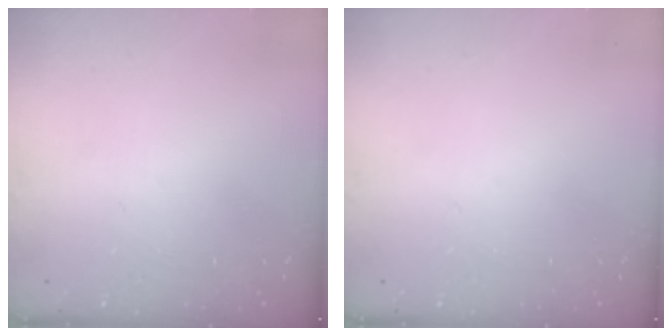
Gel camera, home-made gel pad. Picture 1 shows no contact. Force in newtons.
{"total": 0.0}